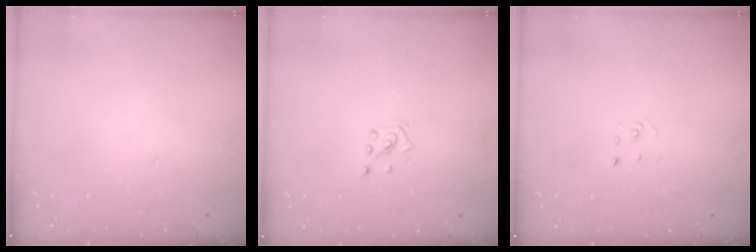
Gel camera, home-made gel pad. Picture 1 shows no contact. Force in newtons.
{"total": 2.2, "press": 2.2, "slide": 0.6}
{"total": 2.1, "press": 2.1, "slide": 0.1}